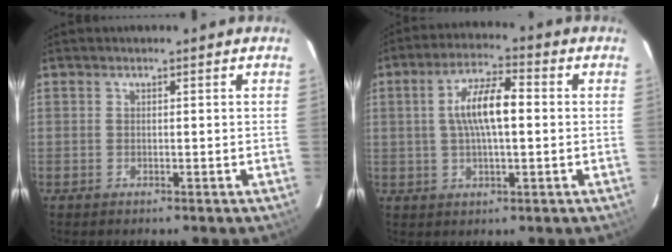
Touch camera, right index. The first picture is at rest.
{"total": 9.0, "force": [0.8, 2.8, 8.6], "torque": [-0.160, 0.014, 0.015]}